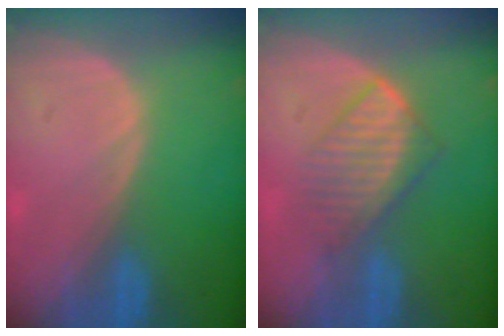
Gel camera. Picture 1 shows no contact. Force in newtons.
{"total": 6.0, "press": 5.9, "slide": 1.1}